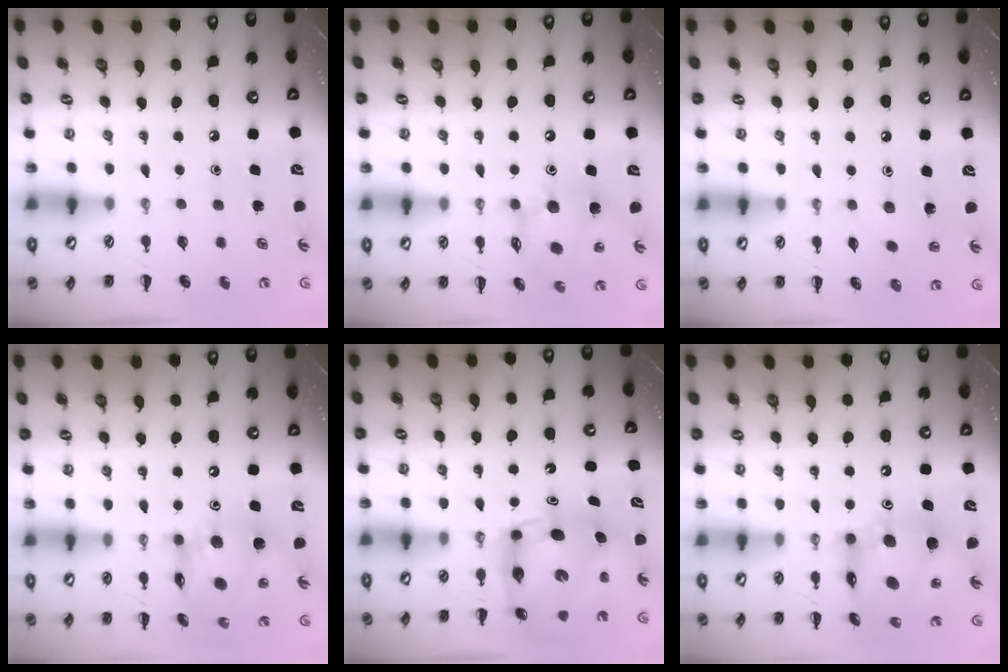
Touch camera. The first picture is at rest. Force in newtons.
{"total": 14.2, "press": 14.1, "slide": 1.7}
{"total": 2.8, "press": 2.7, "slide": 0.9}
{"total": 13.9, "press": 13.3, "slide": 3.9}
{"total": 8.2, "press": 7.9, "slide": 2.4}
{"total": 14.4, "press": 13.7, "slide": 4.5}